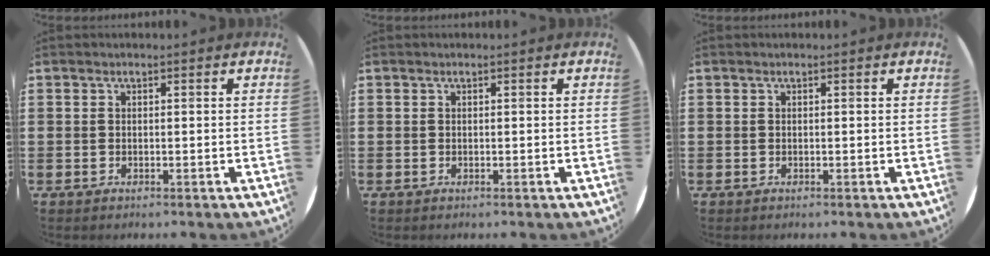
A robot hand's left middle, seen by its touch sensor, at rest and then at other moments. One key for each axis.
{"total": 0.0}
{"total": 0.0}